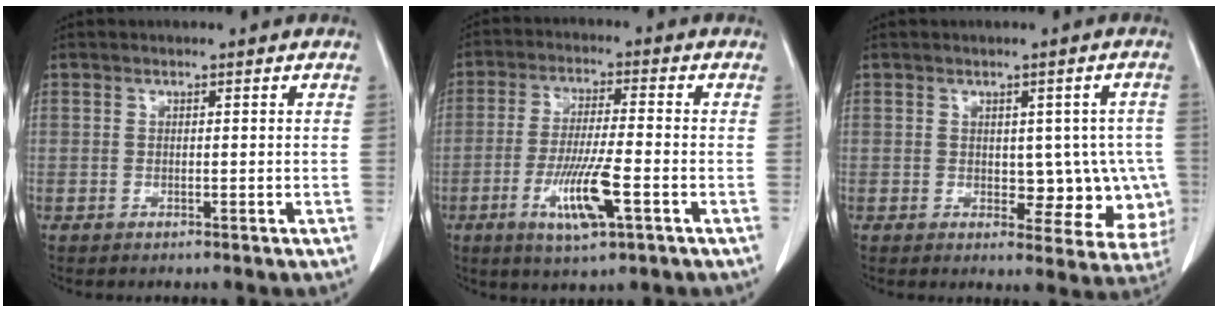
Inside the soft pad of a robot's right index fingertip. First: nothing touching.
{"total": 9.4, "force": [-3.6, 1.0, 8.6], "torque": [-0.161, -0.013, -0.061]}
{"total": 8.0, "force": [-0.6, 5.0, 6.3], "torque": [-0.044, 0.011, 0.004]}